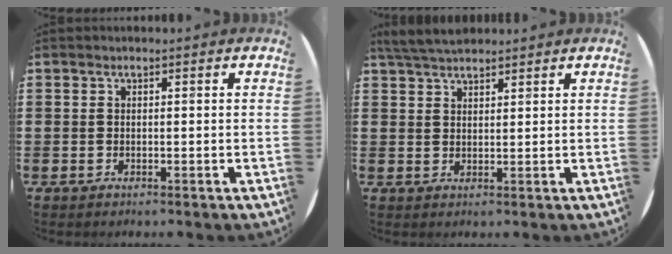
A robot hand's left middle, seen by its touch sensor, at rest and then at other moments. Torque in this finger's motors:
{"motor_torque": [0.58, -0.57, 0.07, 0.04]}